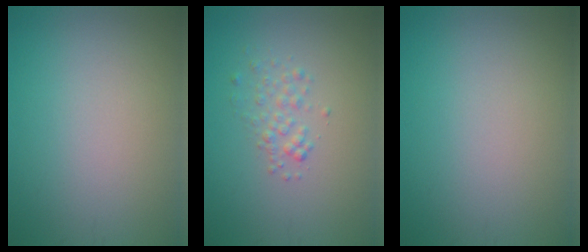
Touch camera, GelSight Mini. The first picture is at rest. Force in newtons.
{"total": 1.5, "press": 1.5, "slide": 0.1}
{"total": 0.0}